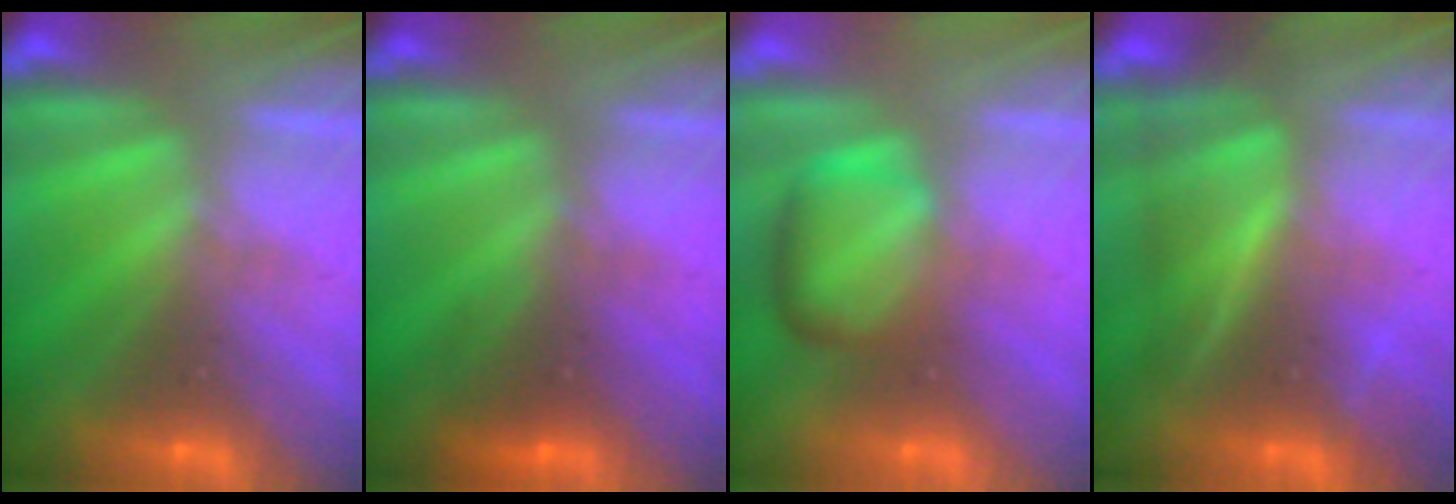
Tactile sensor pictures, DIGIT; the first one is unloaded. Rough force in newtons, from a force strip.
{"total": 2.4}
{"total": 2.4}
{"total": 4.2}